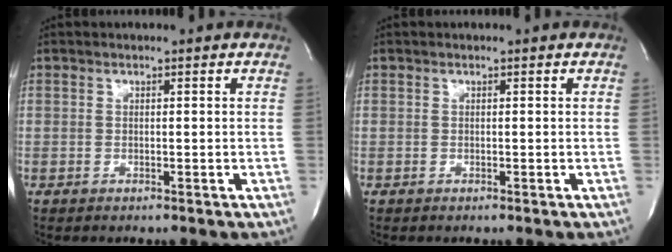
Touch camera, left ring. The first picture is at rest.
{"total": 0.0}